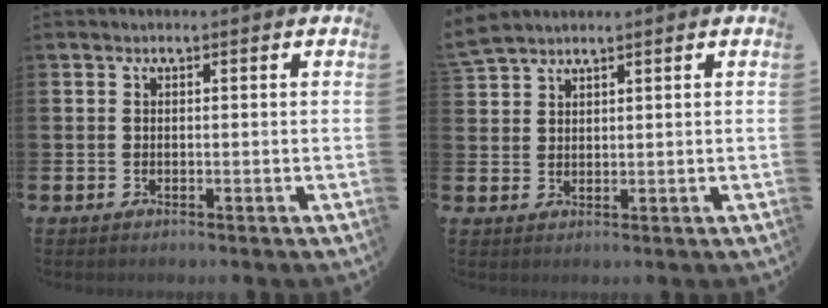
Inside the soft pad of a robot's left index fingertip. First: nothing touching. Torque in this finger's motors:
{"motor_torque": [0.27, -0.44, 0.13, 0.20]}